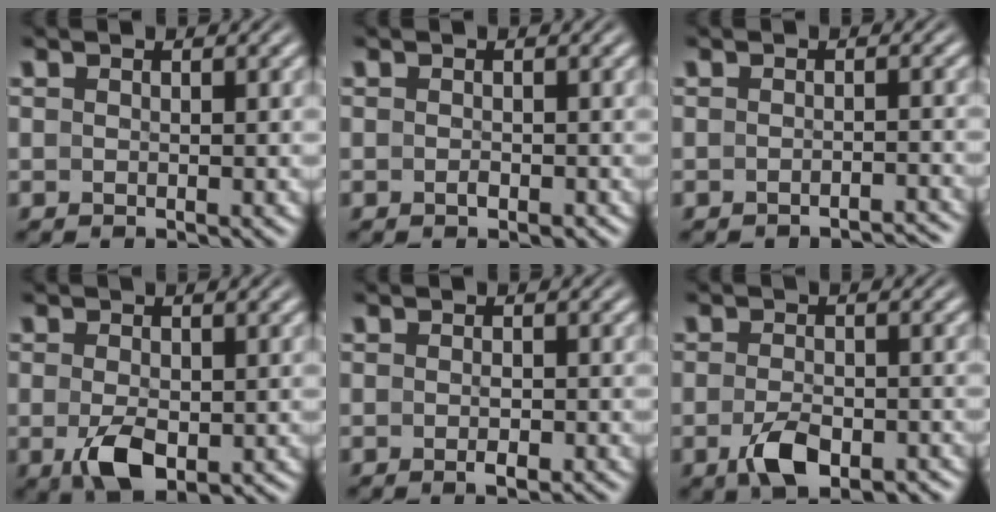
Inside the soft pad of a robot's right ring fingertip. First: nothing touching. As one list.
[{"total": 0.8, "force": [-0.6, 0.1, 0.4], "torque": [-0.004, -0.002, -0.007]}, {"total": 2.7, "force": [-2.7, 0.0, 0.4], "torque": [-0.008, -0.005, -0.039]}, {"total": 4.7, "force": [-2.0, 2.3, 3.5], "torque": [-0.071, -0.030, -0.016]}, {"total": 1.4, "force": [-1.0, 0.3, 1.0], "torque": [-0.013, 0.000, -0.015]}, {"total": 4.2, "force": [-2.8, 1.5, 2.7], "torque": [-0.044, -0.011, -0.040]}]